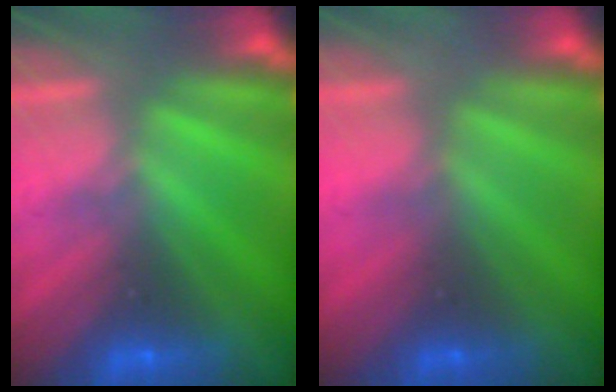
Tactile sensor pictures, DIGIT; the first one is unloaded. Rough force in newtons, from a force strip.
{"total": 5.4}